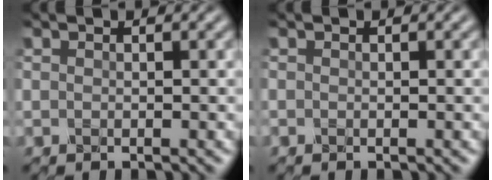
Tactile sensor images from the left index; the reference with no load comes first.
{"total": 0.0}